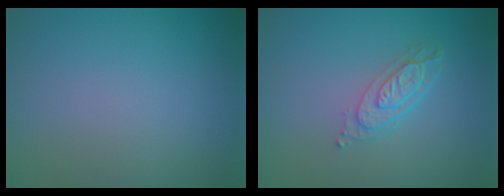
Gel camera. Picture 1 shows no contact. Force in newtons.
{"total": 3.3, "press": 2.6, "slide": 2.1}